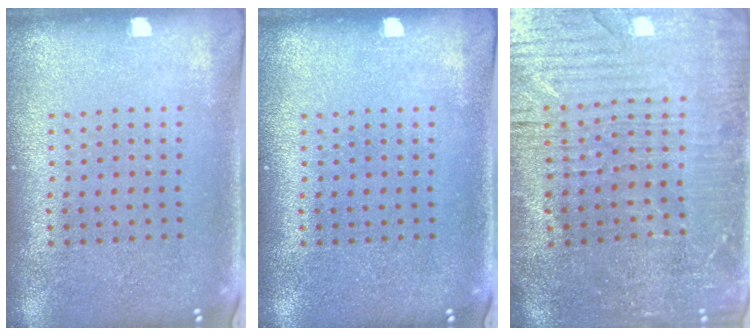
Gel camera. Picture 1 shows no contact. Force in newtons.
{"total": 0.0}
{"total": 3.2, "press": 3.2, "slide": 0.5}